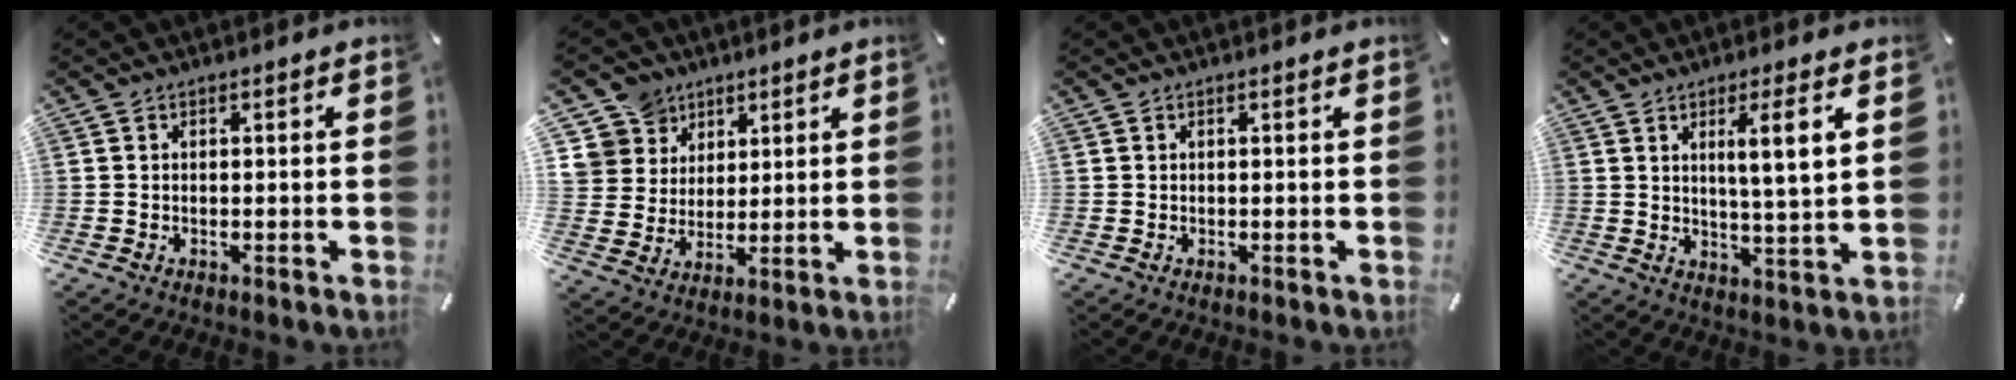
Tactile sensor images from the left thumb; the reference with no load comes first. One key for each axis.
{"total": 9.4, "fx": 5.1, "fy": 7.9, "fz": -0.1, "tx": -0.019, "ty": -0.038, "tz": 0.102}
{"total": 0.0}
{"total": 7.5, "fx": 2.8, "fy": 0.1, "fz": 6.9, "tx": -0.131, "ty": -0.002, "tz": 0.041}